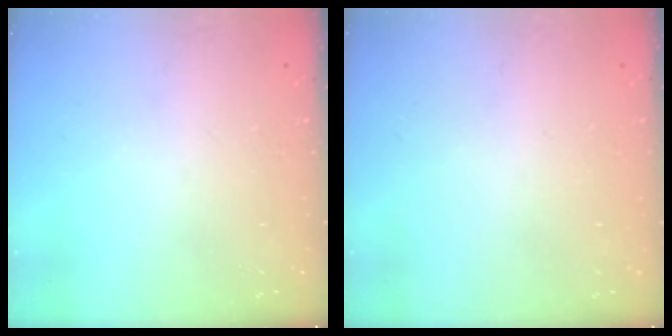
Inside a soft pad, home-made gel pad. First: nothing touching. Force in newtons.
{"total": 2.0, "press": 2.0, "slide": 0.1}